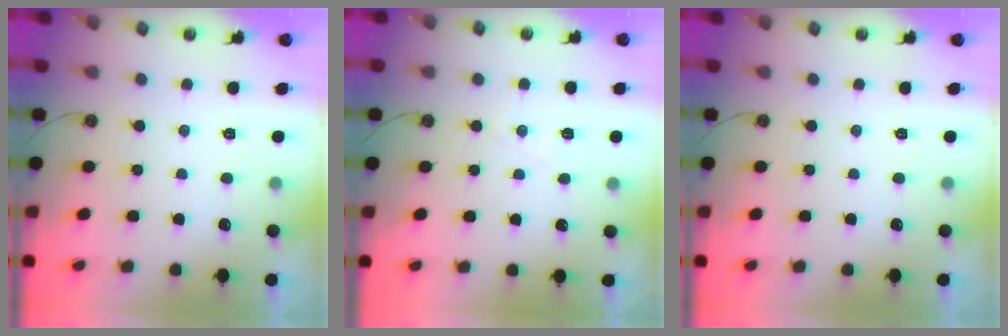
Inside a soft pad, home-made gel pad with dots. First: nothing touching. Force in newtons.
{"total": 4.2, "press": 4.2, "slide": 0.7}
{"total": 0.0}